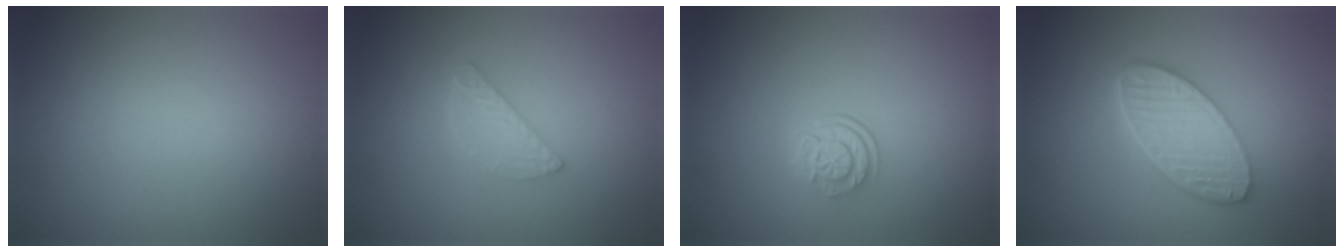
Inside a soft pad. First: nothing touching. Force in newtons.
{"total": 1.9, "press": 1.8, "slide": 0.2}
{"total": 2.5, "press": 1.8, "slide": 1.8}
{"total": 5.4, "press": 4.2, "slide": 3.4}